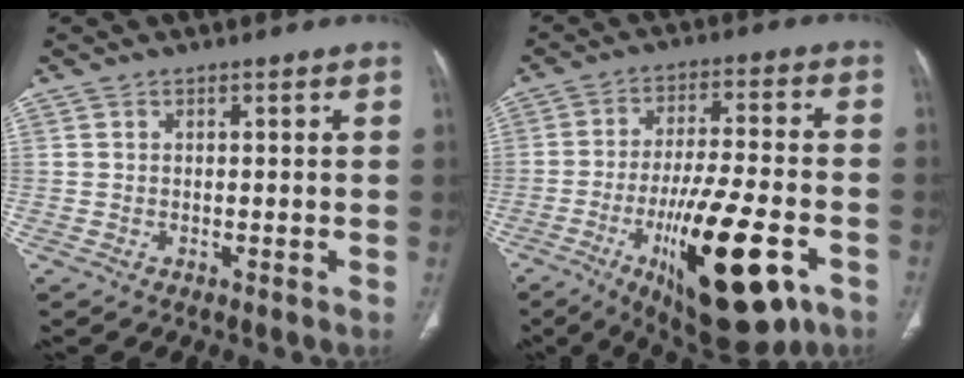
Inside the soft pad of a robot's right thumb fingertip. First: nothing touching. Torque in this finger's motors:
{"motor_torque": [4.90, 0.11, 1.93, -0.84, 0.23]}